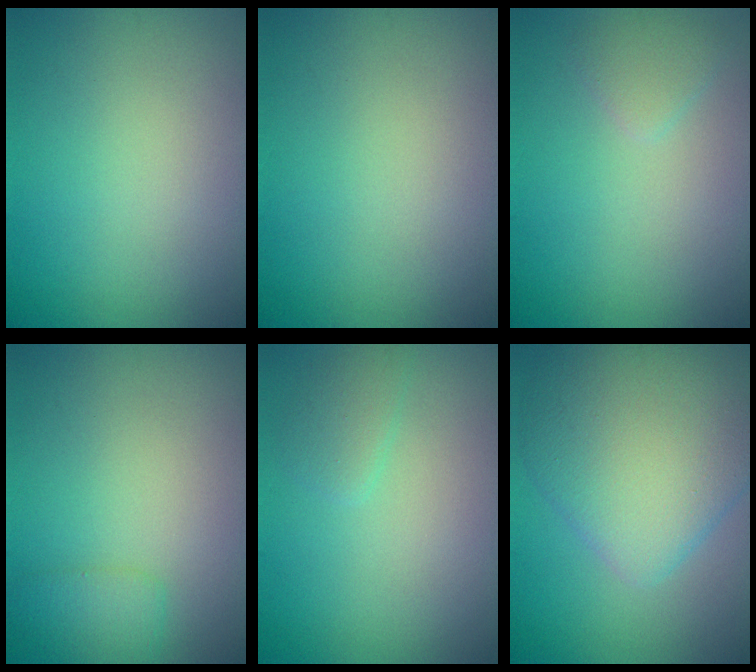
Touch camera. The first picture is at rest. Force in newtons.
{"total": 0.0}
{"total": 1.2, "press": 1.2, "slide": 0.1}
{"total": 1.6, "press": 1.6, "slide": 0.1}
{"total": 1.4, "press": 1.4, "slide": 0.2}
{"total": 8.3, "press": 8.3, "slide": 0.3}